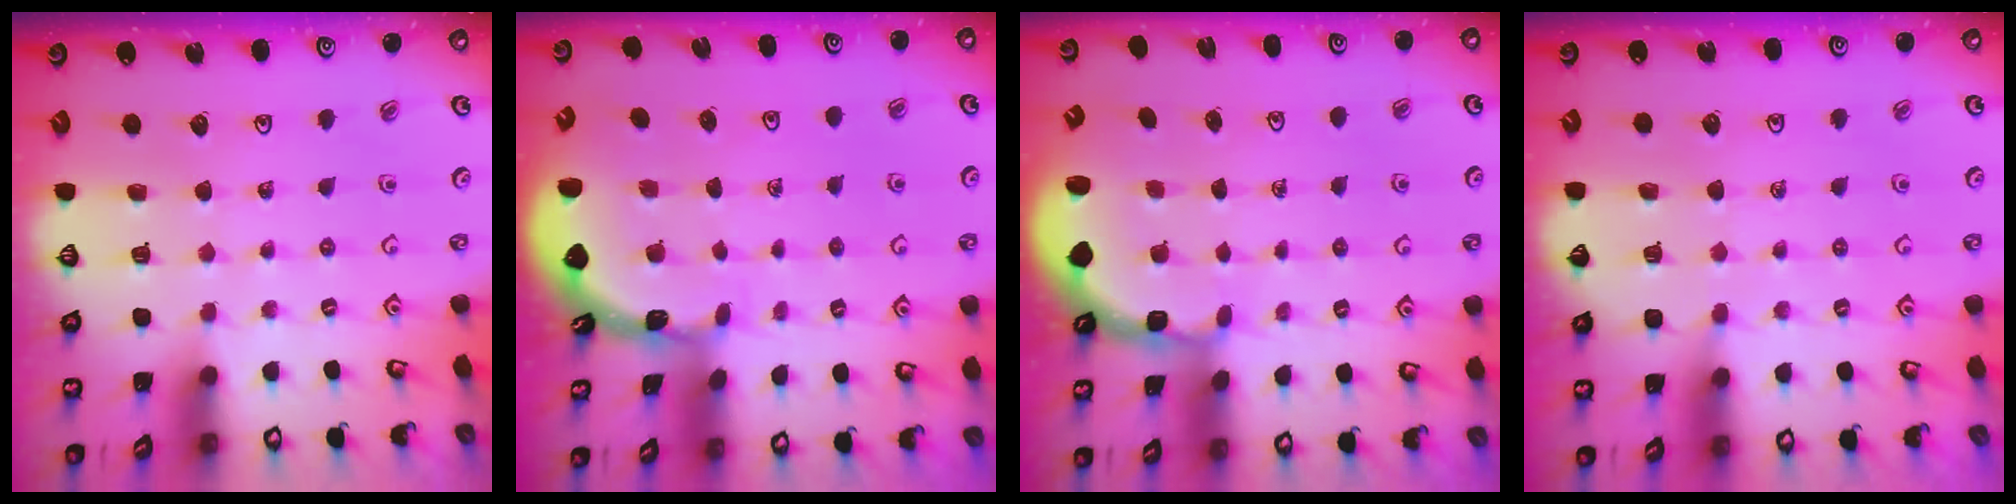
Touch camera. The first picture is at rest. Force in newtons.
{"total": 1.7, "press": 1.7, "slide": 0.1}
{"total": 2.2, "press": 1.9, "slide": 1.1}
{"total": 4.0, "press": 4.0, "slide": 0.6}